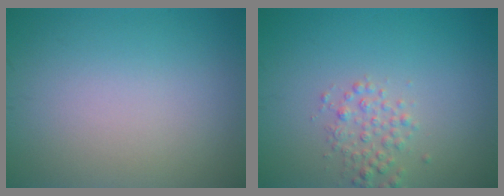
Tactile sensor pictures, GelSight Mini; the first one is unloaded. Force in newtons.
{"total": 2.0, "press": 2.0, "slide": 0.1}